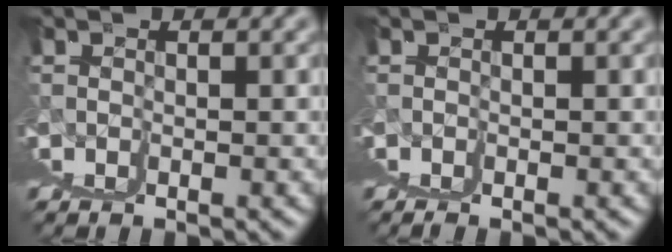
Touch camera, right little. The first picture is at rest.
{"total": 0.0}